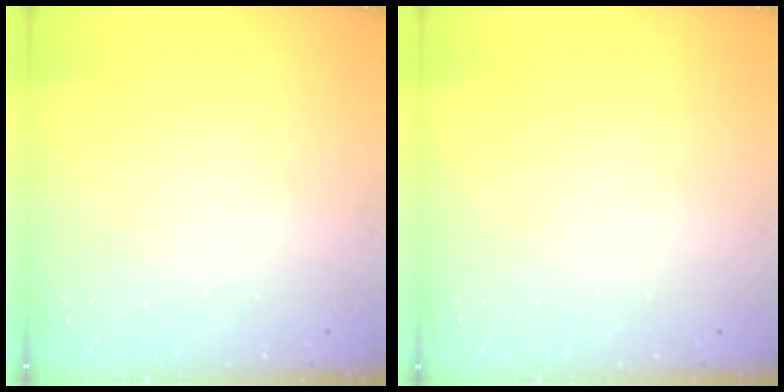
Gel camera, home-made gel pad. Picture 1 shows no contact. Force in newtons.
{"total": 0.0}